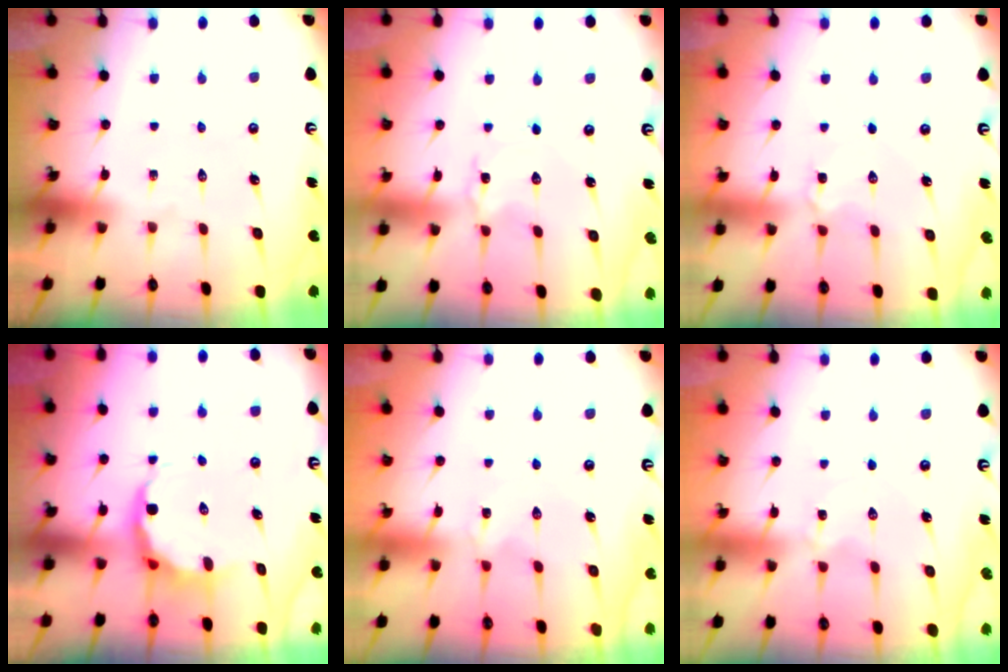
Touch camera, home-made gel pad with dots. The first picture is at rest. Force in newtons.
{"total": 0.9, "press": 0.9, "slide": 0.1}
{"total": 2.6, "press": 2.6, "slide": 0.3}
{"total": 7.0, "press": 6.8, "slide": 1.7}
{"total": 0.0}
{"total": 0.5, "press": 0.5, "slide": 0.1}